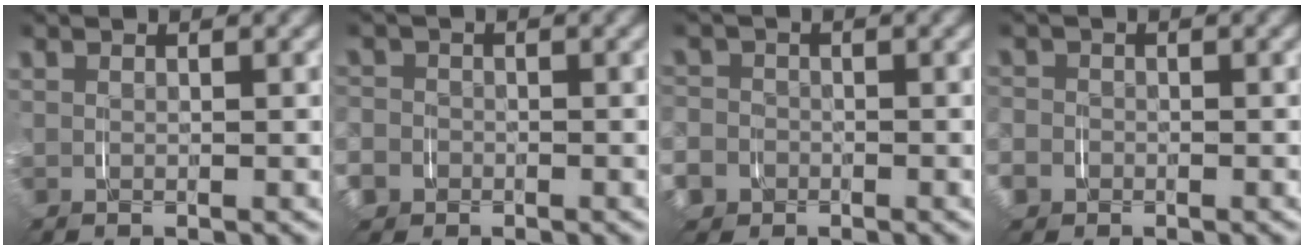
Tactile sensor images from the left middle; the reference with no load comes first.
{"total": 6.2, "force": [-2.7, 5.4, 1.0], "torque": [-0.040, -0.031, -0.051]}
{"total": 7.1, "force": [-3.1, 6.3, 1.2], "torque": [-0.045, -0.034, -0.059]}
{"total": 4.9, "force": [-2.3, 4.2, 0.8], "torque": [-0.036, -0.027, -0.042]}